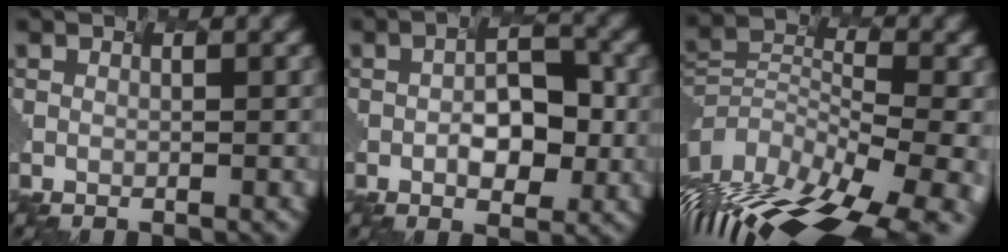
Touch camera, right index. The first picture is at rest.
{"total": 4.0, "force": [-1.2, 2.0, 3.2], "torque": [-0.061, 0.002, -0.018]}
{"total": 13.9, "force": [-8.2, 4.9, 10.1], "torque": [-0.186, 0.020, -0.113]}